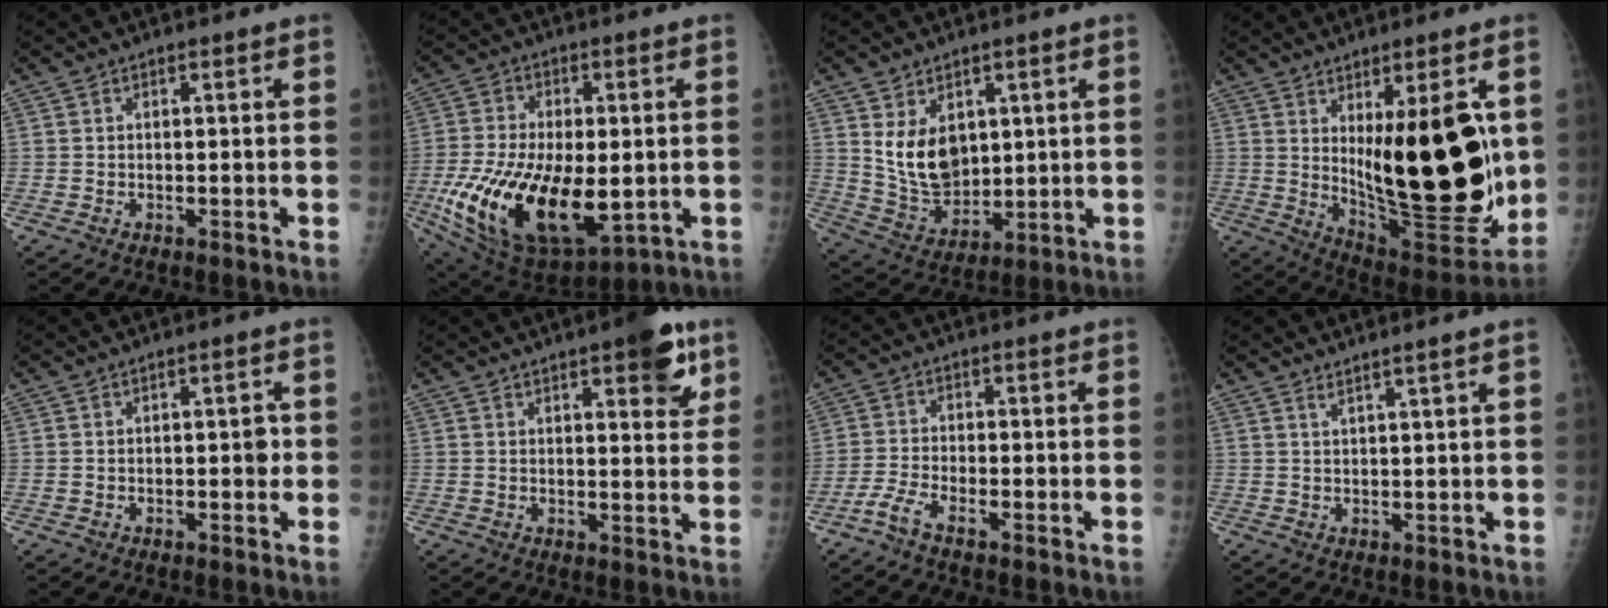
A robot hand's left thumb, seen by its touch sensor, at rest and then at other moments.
{"total": 25.4, "force": [-4.9, 13.1, 21.2], "torque": [-0.423, -0.030, -0.059]}
{"total": 10.4, "force": [3.0, 7.2, 6.8], "torque": [-0.087, -0.030, 0.079]}
{"total": 25.2, "force": [2.8, 8.6, 23.6], "torque": [-0.322, -0.065, 0.061]}
{"total": 1.9, "force": [-0.1, 1.0, 1.6], "torque": [-0.008, 0.003, -0.006]}
{"total": 8.5, "force": [4.7, 2.9, 6.5], "torque": [-0.063, -0.019, 0.057]}
{"total": 3.6, "force": [-2.7, 0.5, 2.3], "torque": [-0.063, 0.009, -0.063]}
{"total": 2.1, "force": [1.5, -0.9, 1.1], "torque": [-0.029, -0.021, 0.032]}